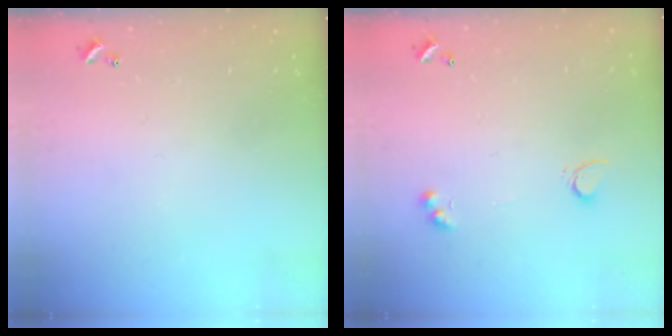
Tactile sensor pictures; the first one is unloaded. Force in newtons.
{"total": 2.9, "press": 2.6, "slide": 1.3}